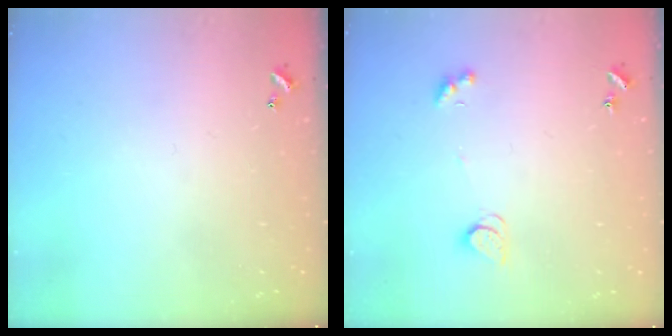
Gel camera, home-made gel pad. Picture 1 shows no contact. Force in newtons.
{"total": 2.1, "press": 2.1, "slide": 0.4}